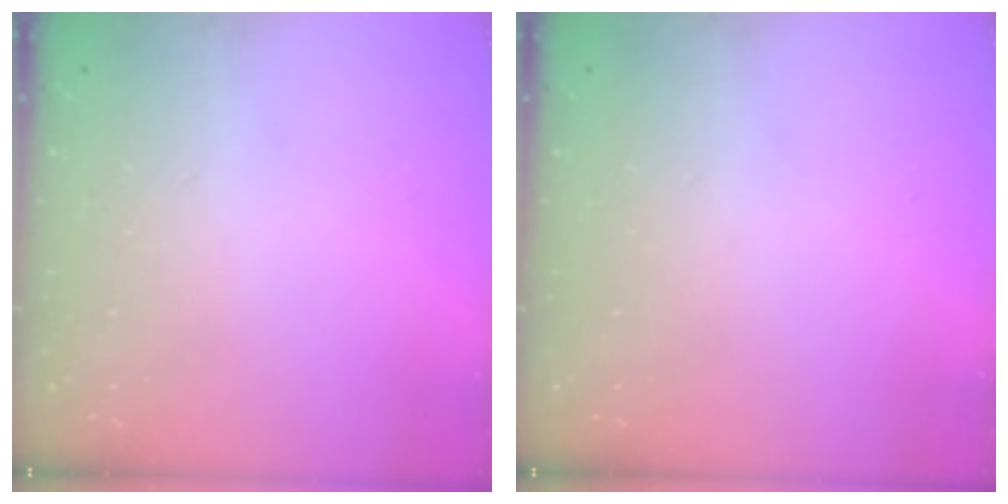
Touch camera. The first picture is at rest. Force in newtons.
{"total": 0.0}